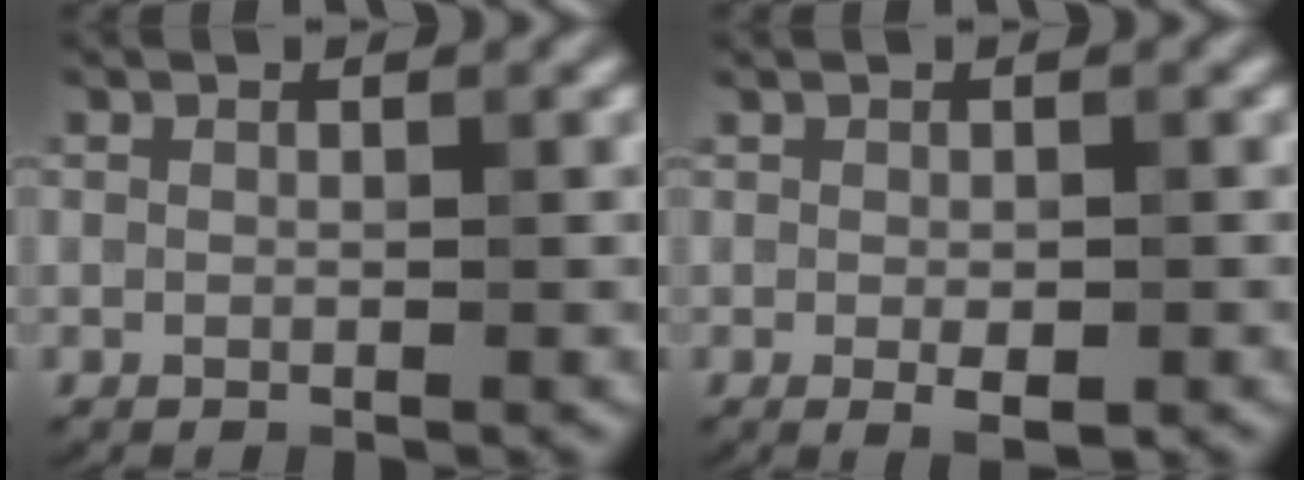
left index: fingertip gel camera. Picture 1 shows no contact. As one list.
[{"total": 2.0, "force": [-0.5, 0.8, 1.8], "torque": [-0.030, -0.007, -0.003]}]